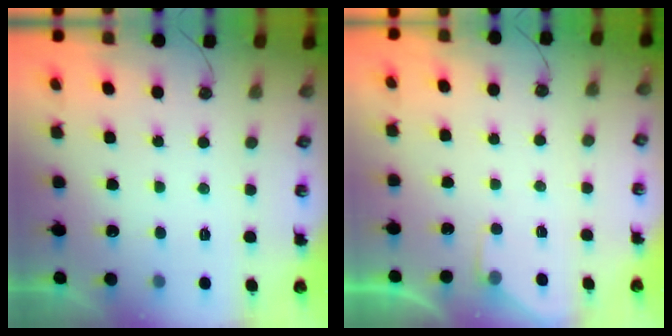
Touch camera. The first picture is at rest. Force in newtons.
{"total": 1.9, "press": 1.9, "slide": 0.3}